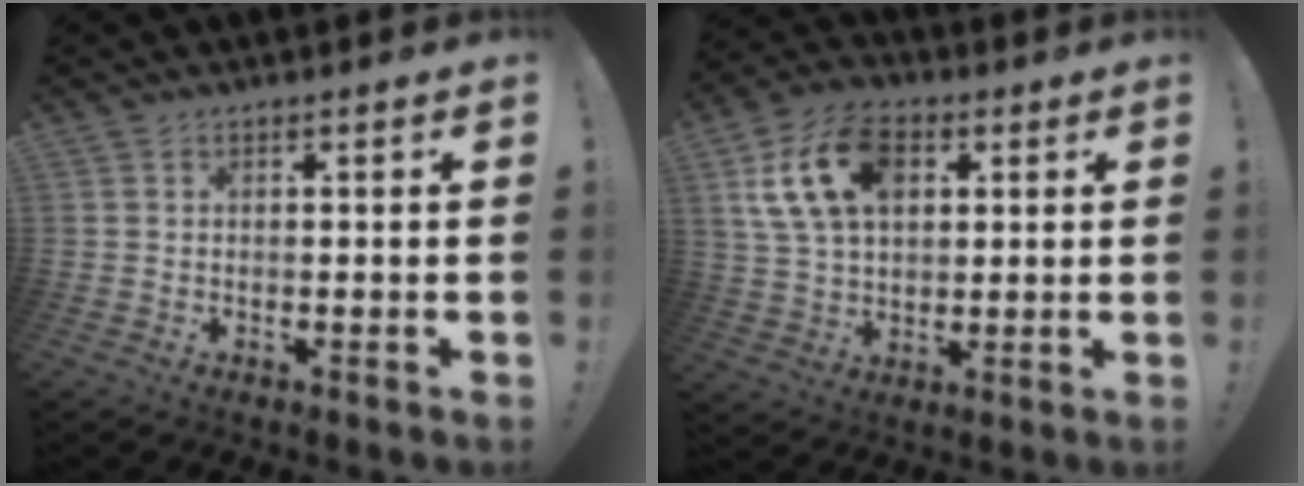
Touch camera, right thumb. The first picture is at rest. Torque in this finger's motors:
{"motor_torque": [0.39, 0.36, 0.94, 0.28, 0.43]}